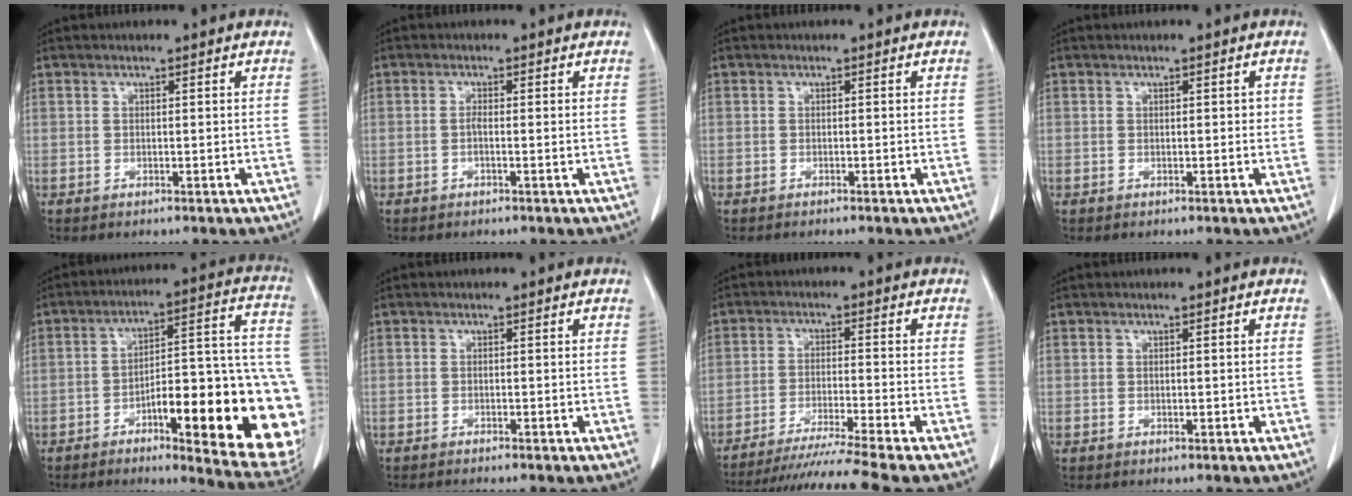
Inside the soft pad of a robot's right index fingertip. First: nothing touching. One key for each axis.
{"total": 0.9, "fx": -0.1, "fy": 0.1, "fz": 0.9, "tx": -0.014, "ty": 0.003, "tz": -0.002}
{"total": 1.0, "fx": -0.9, "fy": -0.2, "fz": 0.4, "tx": -0.003, "ty": 0.002, "tz": -0.013}
{"total": 0.6, "fx": 0.1, "fy": 0.4, "fz": 0.4, "tx": -0.004, "ty": 0.006, "tz": 0.003}
{"total": 25.1, "fx": -7.4, "fy": 5.0, "fz": 23.5, "tx": -0.229, "ty": 0.025, "tz": -0.086}
{"total": 1.8, "fx": -1.5, "fy": -0.3, "fz": 0.8, "tx": -0.008, "ty": 0.003, "tz": -0.021}
{"total": 12.9, "fx": -11.1, "fy": -3.1, "fz": 5.8, "tx": -0.075, "ty": -0.029, "tz": -0.177}
{"total": 0.0}